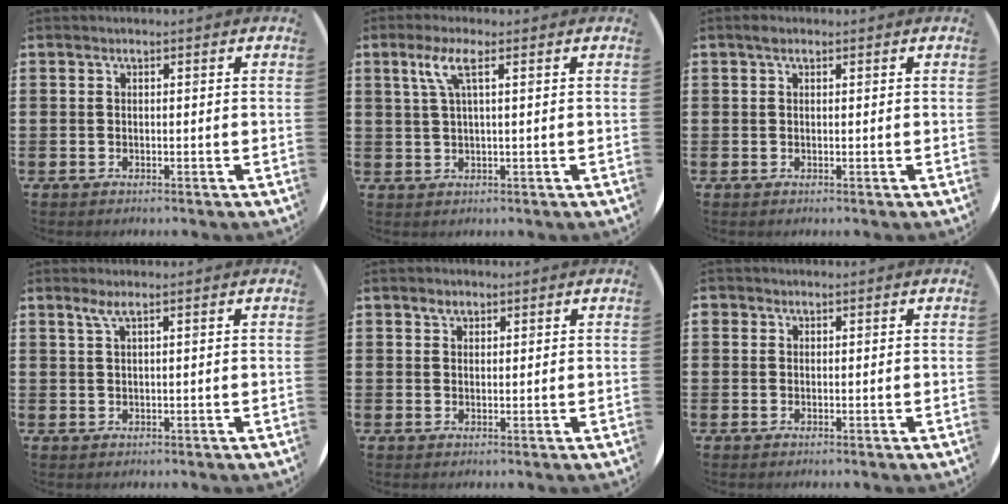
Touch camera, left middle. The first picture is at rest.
{"total": 3.5, "force": [1.5, 0.5, 3.1], "torque": [-0.066, 0.008, 0.023]}
{"total": 0.8, "force": [0.5, 0.5, 0.4], "torque": [0.000, 0.002, 0.007]}
{"total": 1.5, "force": [0.9, 0.1, 1.2], "torque": [-0.025, 0.004, 0.014]}
{"total": 1.4, "force": [1.1, 0.8, 0.3], "torque": [0.001, 0.001, 0.019]}
{"total": 0.6, "force": [0.4, 0.4, -0.1], "torque": [0.002, 0.004, 0.007]}